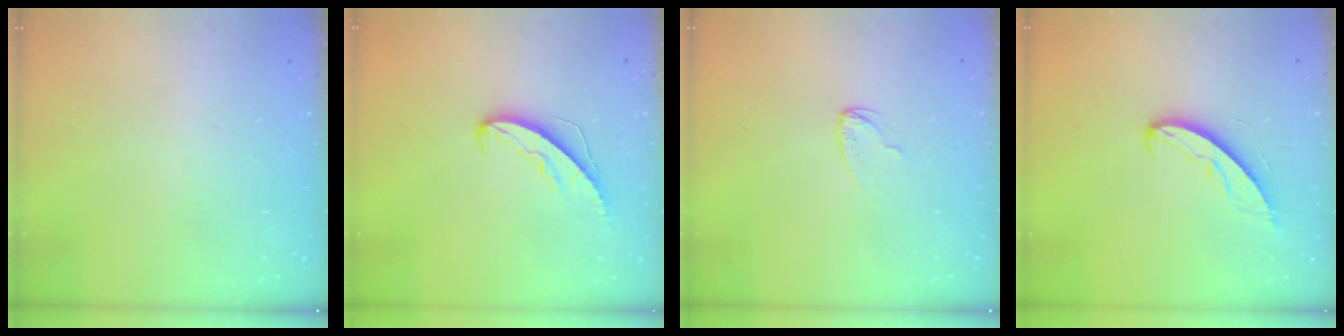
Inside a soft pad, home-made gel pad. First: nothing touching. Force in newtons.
{"total": 7.0, "press": 7.0, "slide": 0.6}
{"total": 4.3, "press": 4.3, "slide": 0.4}
{"total": 8.0, "press": 7.9, "slide": 0.9}